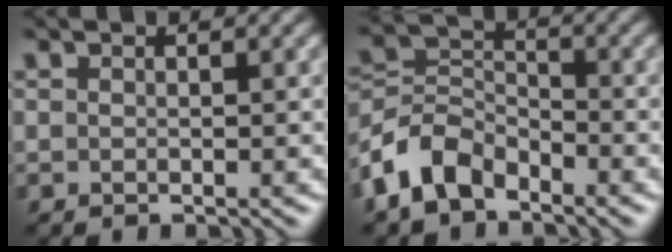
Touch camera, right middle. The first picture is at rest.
{"total": 5.3, "force": [-3.5, 3.1, 2.5], "torque": [-0.055, 0.005, -0.081]}